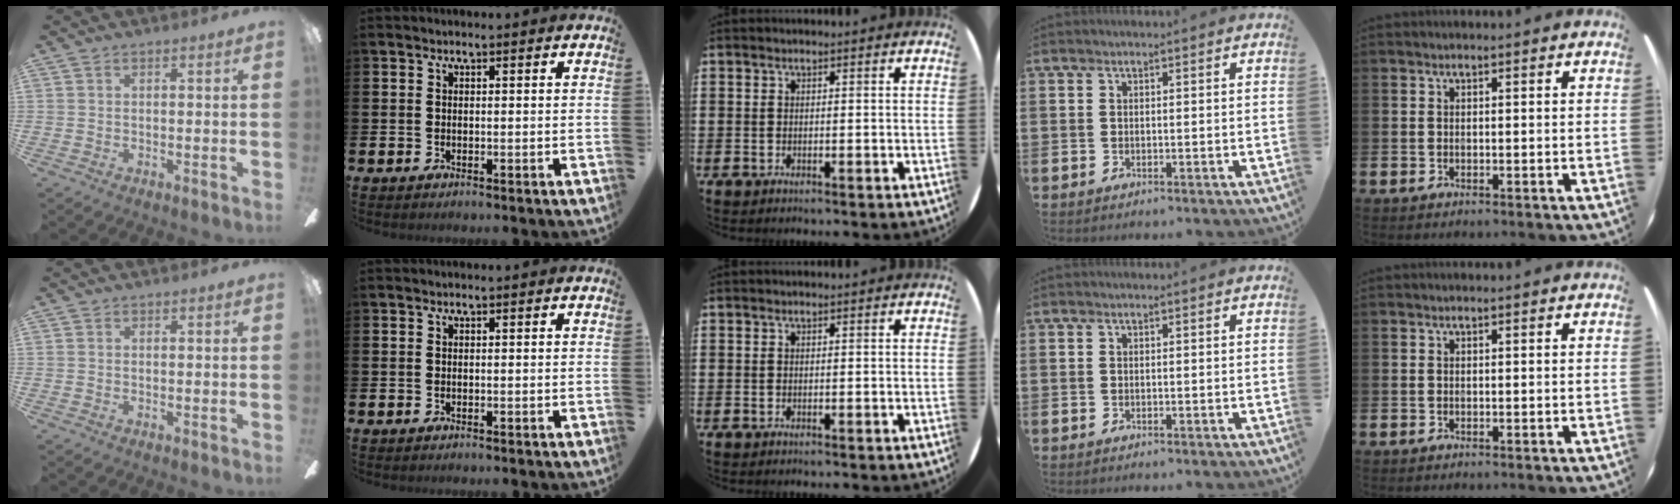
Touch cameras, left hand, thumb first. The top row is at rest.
{}